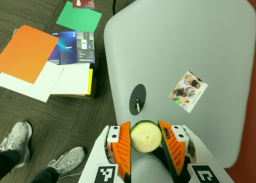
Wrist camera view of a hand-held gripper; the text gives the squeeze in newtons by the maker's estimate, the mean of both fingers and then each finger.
{"total": 9.2, "left": 9.5, "right": 8.9}